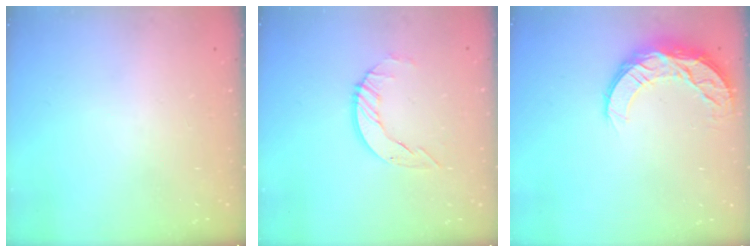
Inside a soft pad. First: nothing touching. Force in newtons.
{"total": 5.2, "press": 5.2, "slide": 0.5}
{"total": 10.1, "press": 10.1, "slide": 0.7}